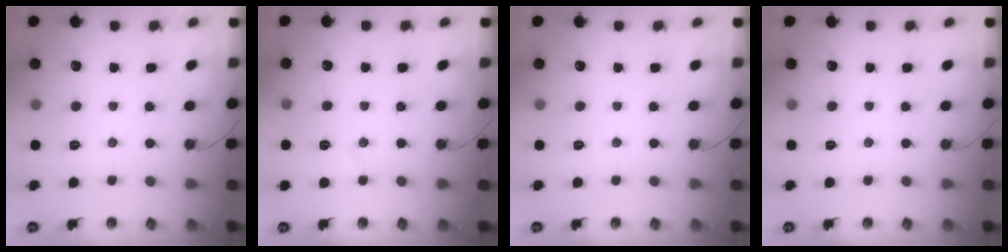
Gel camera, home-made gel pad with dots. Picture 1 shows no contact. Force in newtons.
{"total": 4.2, "press": 4.0, "slide": 1.3}
{"total": 0.0}
{"total": 0.0}